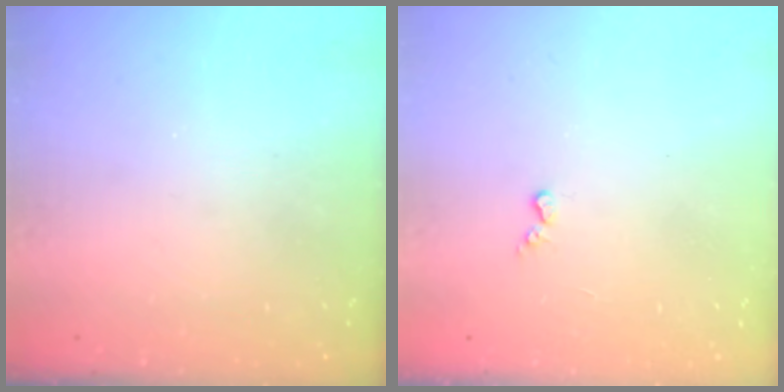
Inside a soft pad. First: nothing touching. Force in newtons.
{"total": 2.4, "press": 2.4, "slide": 0.4}